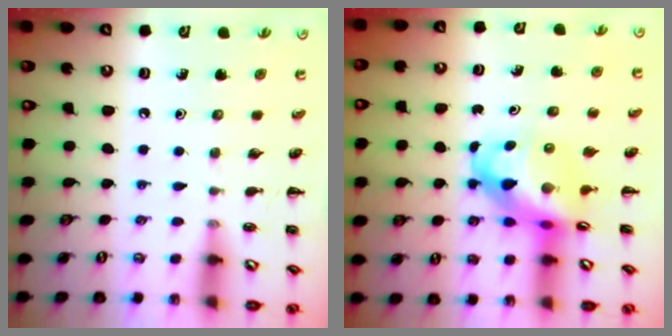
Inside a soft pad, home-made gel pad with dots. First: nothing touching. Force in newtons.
{"total": 10.1, "press": 9.7, "slide": 2.8}